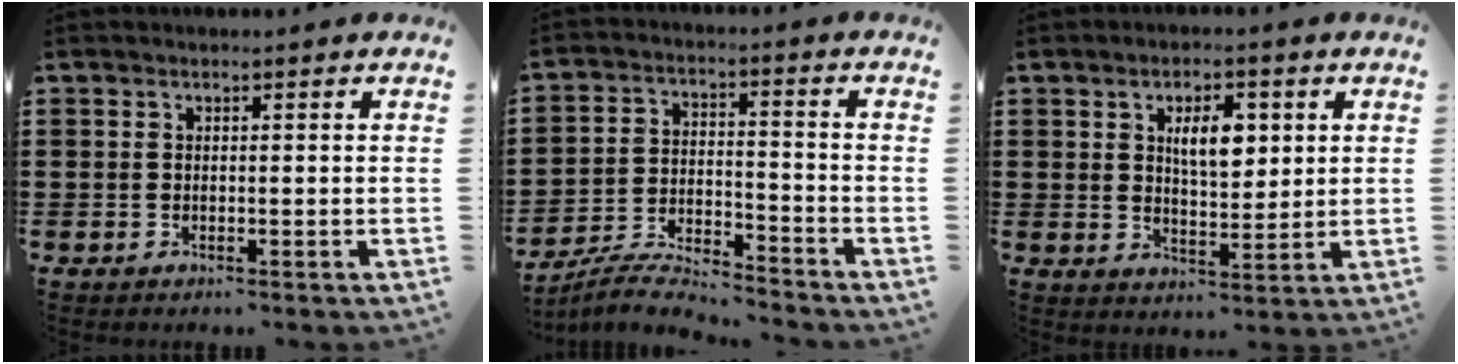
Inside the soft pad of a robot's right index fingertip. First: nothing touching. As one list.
[{"total": 6.1, "force": [-6.0, 0.1, 1.3], "torque": [-0.040, -0.001, -0.121]}, {"total": 5.9, "force": [1.8, 2.8, 4.9], "torque": [-0.080, 0.001, 0.024]}]